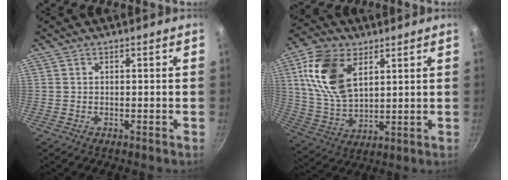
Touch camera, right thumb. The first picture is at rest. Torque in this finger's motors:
{"motor_torque": [0.04, 0.71, 1.26, 1.11, 0.15]}